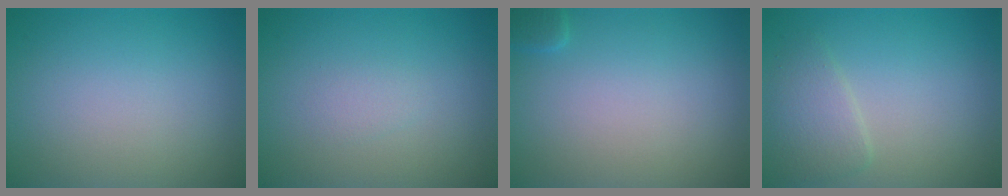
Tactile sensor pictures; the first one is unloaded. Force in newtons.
{"total": 0.8, "press": 0.8, "slide": 0.0}
{"total": 0.8, "press": 0.8, "slide": 0.1}
{"total": 2.4, "press": 2.4, "slide": 0.0}